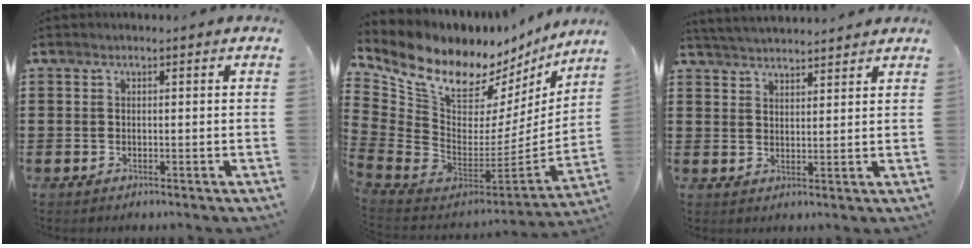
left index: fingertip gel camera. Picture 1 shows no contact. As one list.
[{"total": 10.8, "force": [7.9, 5.7, 4.7], "torque": [-0.123, -0.072, 0.141]}, {"total": 3.3, "force": [3.3, -0.1, 0.1], "torque": [-0.013, -0.010, 0.060]}]